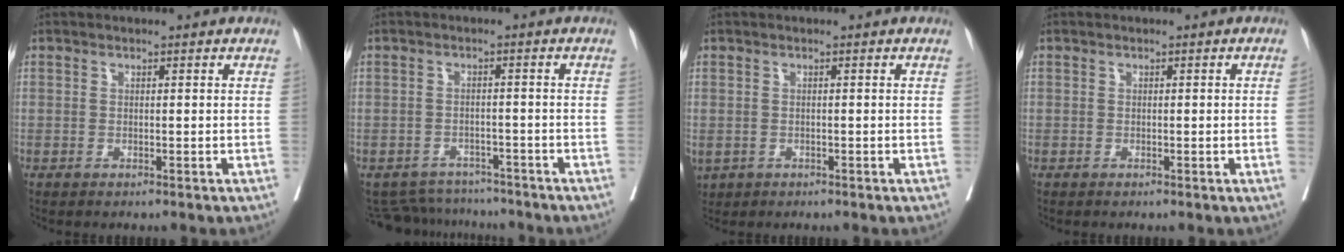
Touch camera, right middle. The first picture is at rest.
{"total": 7.6, "force": [-7.2, 2.3, -0.3], "torque": [0.000, 0.010, -0.101]}
{"total": 3.4, "force": [-1.7, 2.5, 1.5], "torque": [-0.041, -0.007, -0.022]}
{"total": 1.1, "force": [-0.2, -0.4, 1.0], "torque": [-0.011, 0.000, -0.001]}